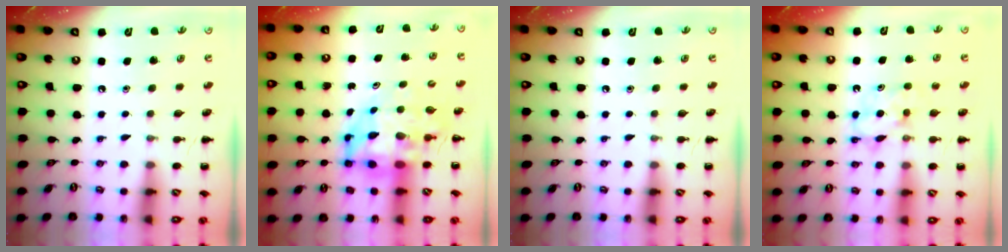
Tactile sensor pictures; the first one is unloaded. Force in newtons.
{"total": 8.0, "press": 7.6, "slide": 2.3}
{"total": 0.0}
{"total": 5.4, "press": 5.3, "slide": 1.0}